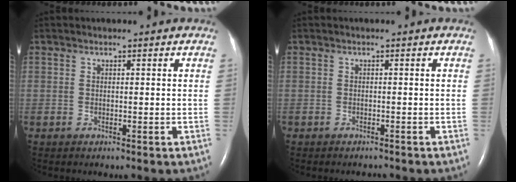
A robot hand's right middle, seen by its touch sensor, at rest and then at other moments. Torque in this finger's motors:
{"motor_torque": [-0.32, 0.13, -0.03, 0.00]}